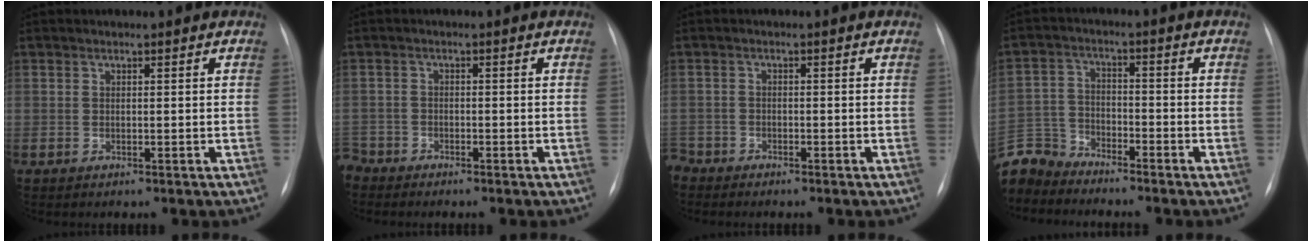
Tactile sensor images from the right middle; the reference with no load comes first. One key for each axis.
{"total": 3.0, "fx": -2.8, "fy": 1.1, "fz": -0.2, "tx": 0.009, "ty": -0.002, "tz": -0.054}
{"total": 2.6, "fx": -2.4, "fy": 1.0, "fz": -0.2, "tx": 0.007, "ty": -0.001, "tz": -0.047}
{"total": 7.8, "fx": -7.6, "fy": 1.9, "fz": -0.4, "tx": 0.006, "ty": 0.010, "tz": -0.158}